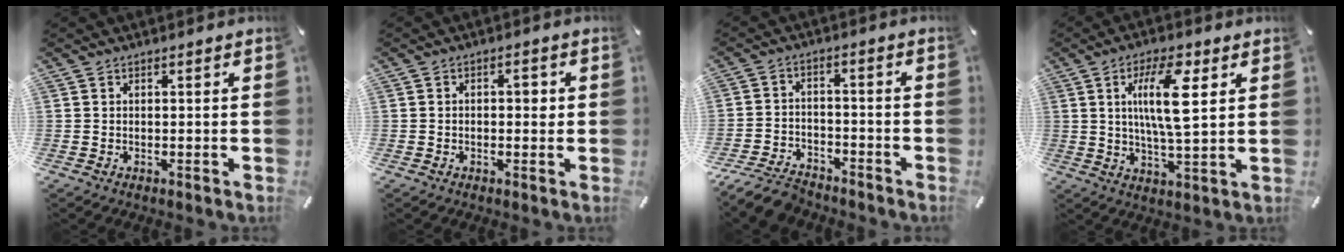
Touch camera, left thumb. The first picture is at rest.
{"total": 2.8, "force": [0.0, 1.6, 2.3], "torque": [-0.028, 0.003, -0.008]}
{"total": 7.7, "force": [-6.5, 3.3, 2.5], "torque": [-0.045, 0.033, -0.123]}
{"total": 12.2, "force": [3.9, 3.3, 11.1], "torque": [-0.216, -0.009, 0.054]}